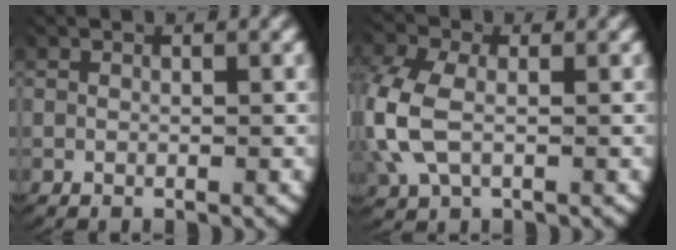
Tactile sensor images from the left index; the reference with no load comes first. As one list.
[{"total": 5.1, "force": [-0.2, 3.8, 3.4], "torque": [-0.119, -0.020, 0.007]}]